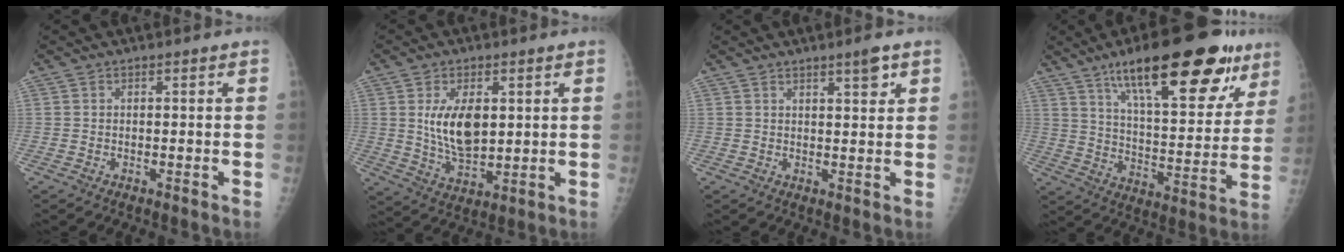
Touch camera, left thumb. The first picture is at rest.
{"total": 10.1, "force": [2.1, 5.5, 8.3], "torque": [-0.132, -0.018, 0.050]}
{"total": 3.2, "force": [2.1, 0.5, 2.4], "torque": [-0.031, -0.014, 0.032]}
{"total": 26.2, "force": [15.7, 8.8, 19.1], "torque": [-0.241, -0.040, 0.241]}